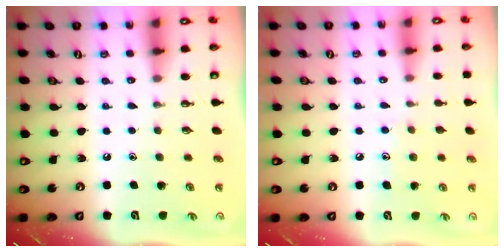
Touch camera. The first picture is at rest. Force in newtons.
{"total": 6.6, "press": 6.5, "slide": 0.7}